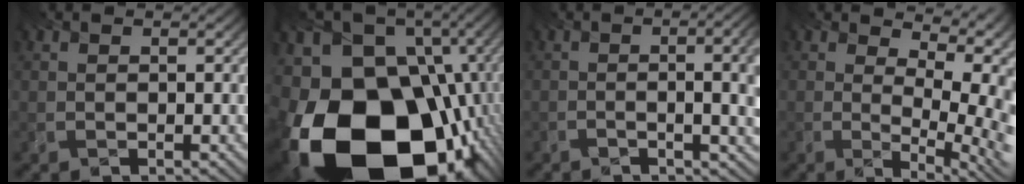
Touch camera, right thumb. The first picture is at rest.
{"total": 24.2, "force": [-9.9, 16.1, 15.1], "torque": [-0.348, -0.078, -0.138]}
{"total": 8.2, "force": [-0.3, 2.7, 7.7], "torque": [-0.076, 0.026, -0.027]}
{"total": 10.1, "force": [3.6, 3.9, 8.6], "torque": [-0.127, 0.009, 0.057]}